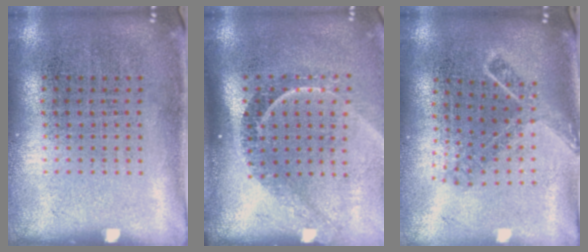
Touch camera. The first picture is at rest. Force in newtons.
{"total": 2.3, "press": 1.6, "slide": 1.6}
{"total": 1.6, "press": 1.2, "slide": 1.1}